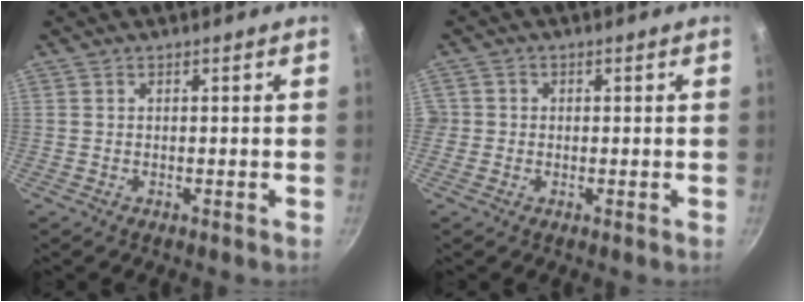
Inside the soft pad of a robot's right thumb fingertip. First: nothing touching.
{"total": 1.8, "force": [-0.2, 1.8, 0.3], "torque": [0.006, 0.005, -0.006]}